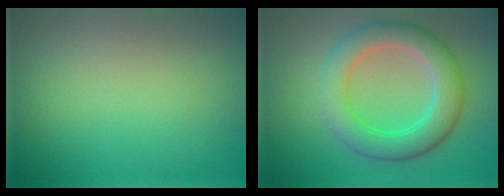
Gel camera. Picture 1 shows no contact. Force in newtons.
{"total": 5.8, "press": 5.8, "slide": 0.1}